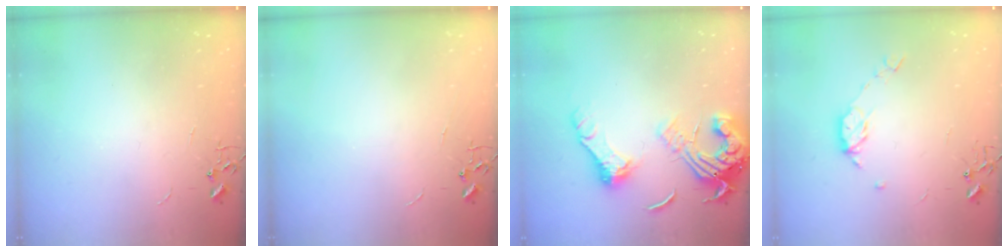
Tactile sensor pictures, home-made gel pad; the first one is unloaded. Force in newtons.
{"total": 0.0}
{"total": 16.7, "press": 16.6, "slide": 1.9}
{"total": 7.8, "press": 7.8, "slide": 0.6}